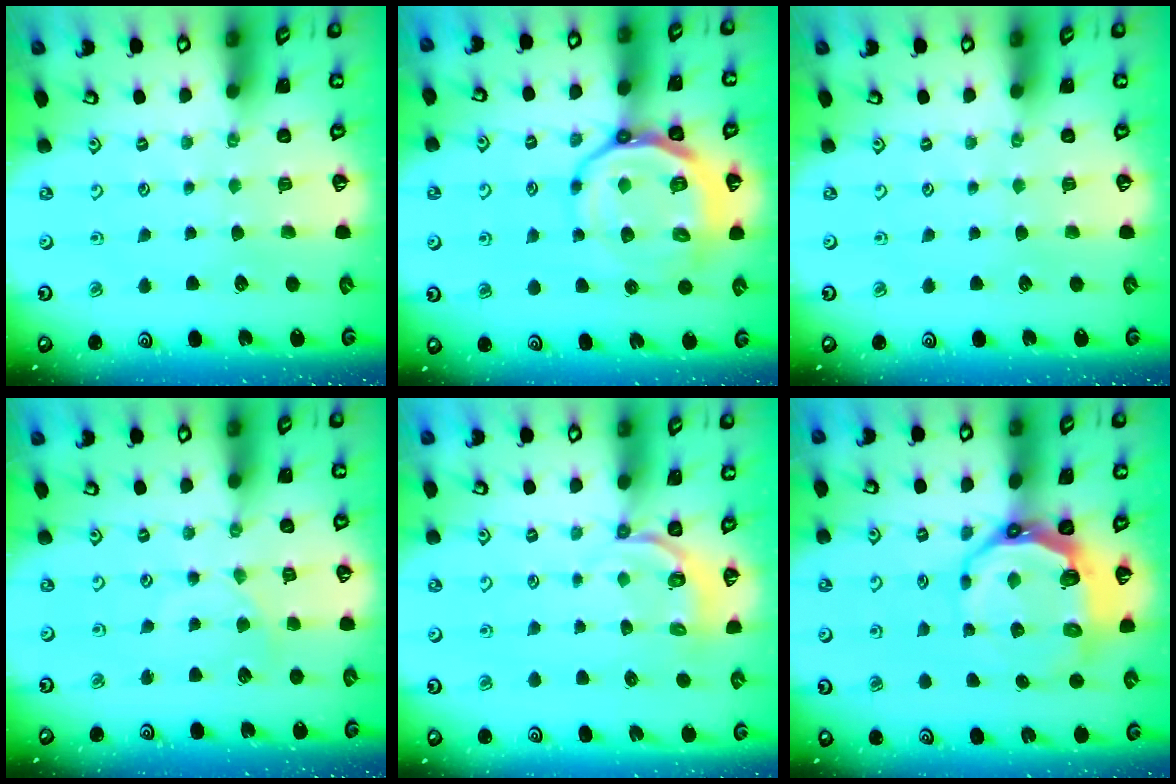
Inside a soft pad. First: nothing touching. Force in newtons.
{"total": 15.0, "press": 14.8, "slide": 2.7}
{"total": 0.0}
{"total": 3.0, "press": 3.0, "slide": 0.4}
{"total": 4.1, "press": 3.3, "slide": 2.6}
{"total": 10.7, "press": 9.7, "slide": 4.5}